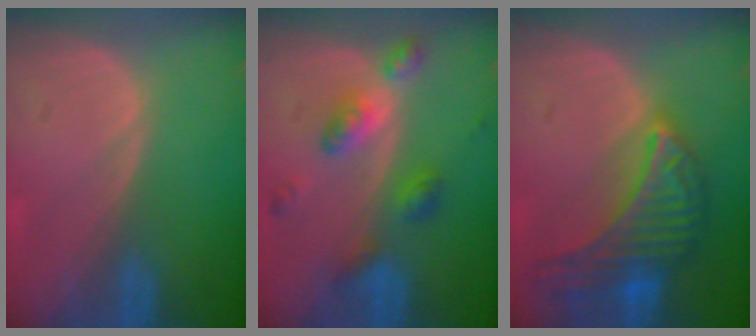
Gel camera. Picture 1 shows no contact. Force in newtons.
{"total": 6.0, "press": 6.0, "slide": 0.4}
{"total": 9.8, "press": 9.8, "slide": 0.6}